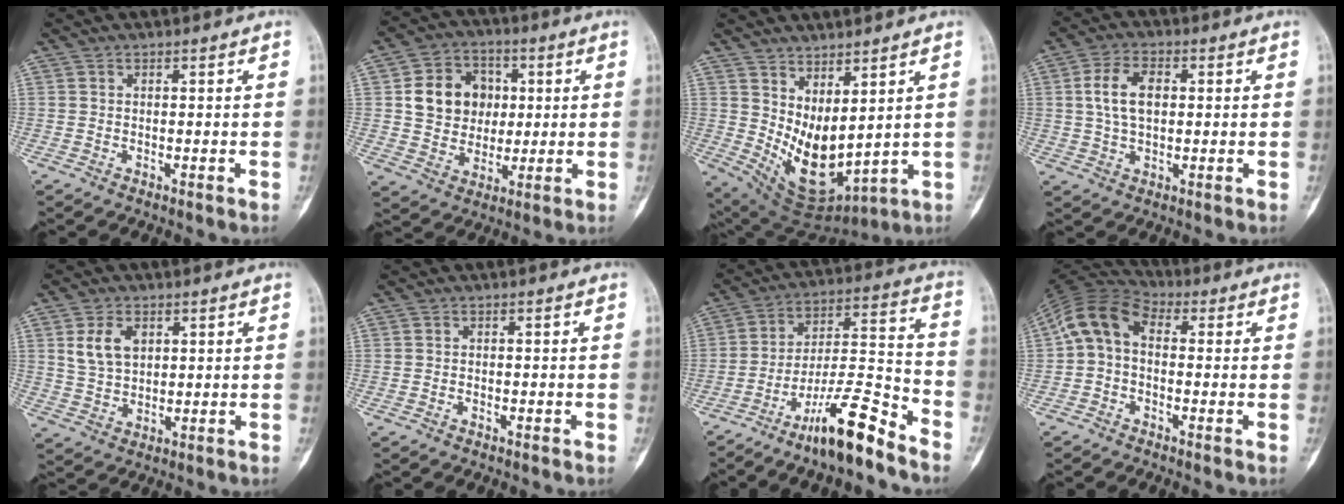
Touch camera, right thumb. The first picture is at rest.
{"total": 12.5, "force": [2.1, 10.6, 6.2], "torque": [-0.062, 0.005, 0.037]}
{"total": 12.5, "force": [3.2, 6.1, 10.4], "torque": [-0.161, -0.044, 0.090]}
{"total": 7.6, "force": [1.2, 4.5, 6.0], "torque": [-0.106, 0.010, 0.021]}
{"total": 6.5, "force": [2.3, 4.3, 4.3], "torque": [-0.069, -0.008, 0.049]}
{"total": 0.5, "force": [-0.4, 0.2, 0.3], "torque": [-0.011, 0.003, -0.007]}
{"total": 15.0, "force": [-10.9, 2.4, 10.1], "torque": [-0.174, 0.088, -0.189]}
{"total": 9.2, "force": [0.1, 6.1, 6.9], "torque": [-0.123, 0.030, -0.017]}